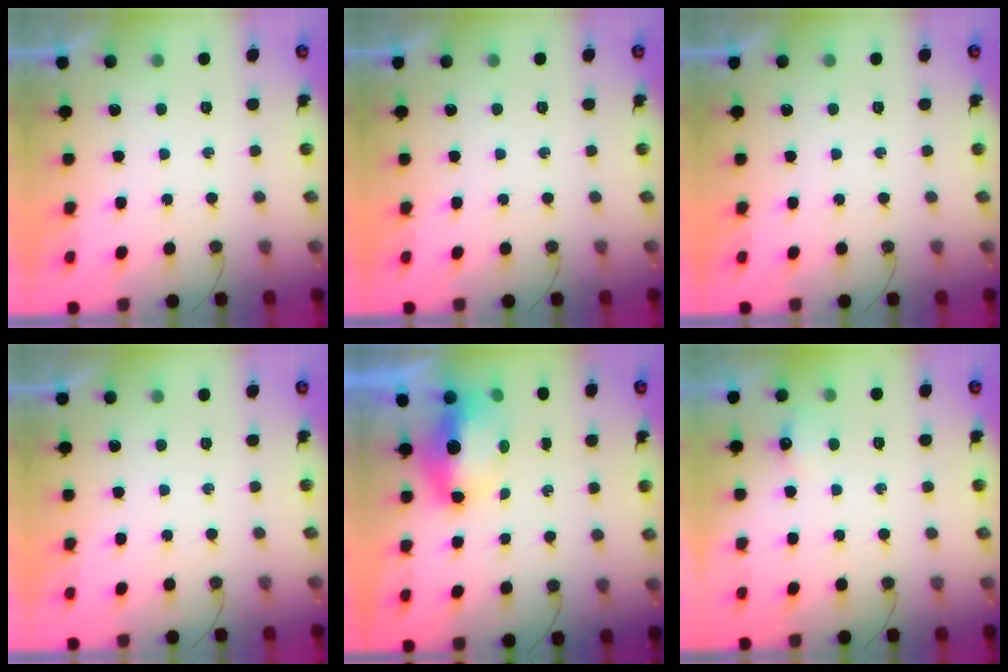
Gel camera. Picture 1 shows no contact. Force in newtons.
{"total": 0.0}
{"total": 0.0}
{"total": 0.0}
{"total": 7.8, "press": 7.7, "slide": 1.4}
{"total": 4.3, "press": 4.3, "slide": 0.7}